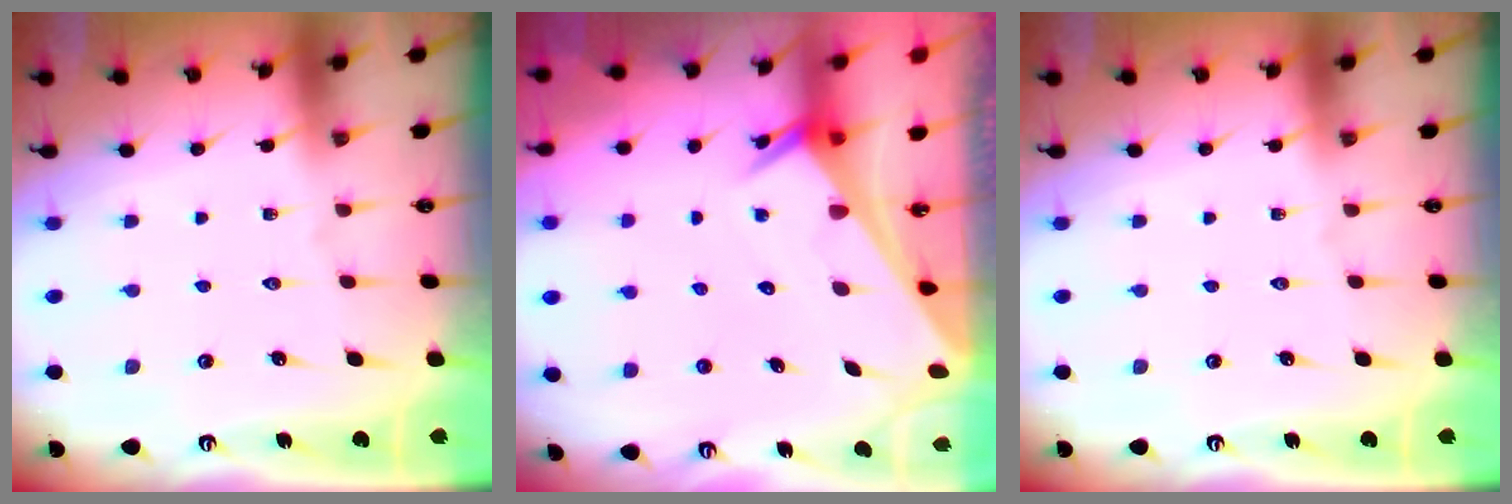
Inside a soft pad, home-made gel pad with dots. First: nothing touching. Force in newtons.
{"total": 2.6, "press": 2.6, "slide": 0.1}
{"total": 0.0}